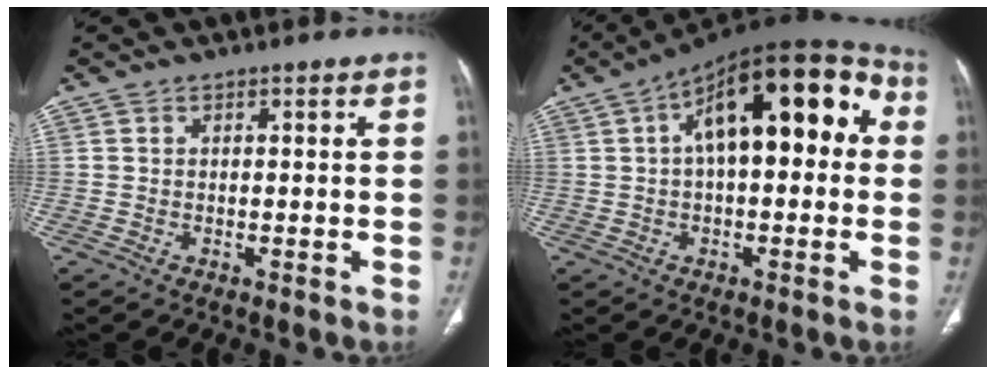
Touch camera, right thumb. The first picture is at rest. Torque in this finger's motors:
{"motor_torque": [-0.82, 2.85, 0.53, 0.00, 0.18]}